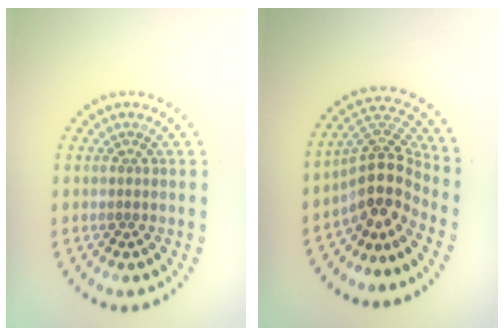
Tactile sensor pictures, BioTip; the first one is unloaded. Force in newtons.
{"total": 4.8, "press": 3.6, "slide": 3.2}